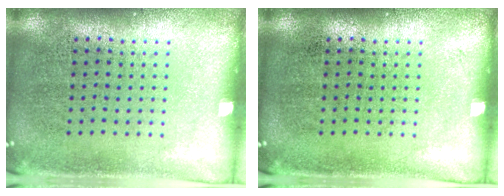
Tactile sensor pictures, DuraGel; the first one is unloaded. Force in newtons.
{"total": 0.0}